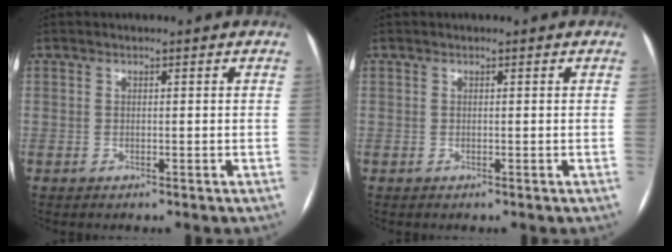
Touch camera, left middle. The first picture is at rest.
{"total": 0.0}